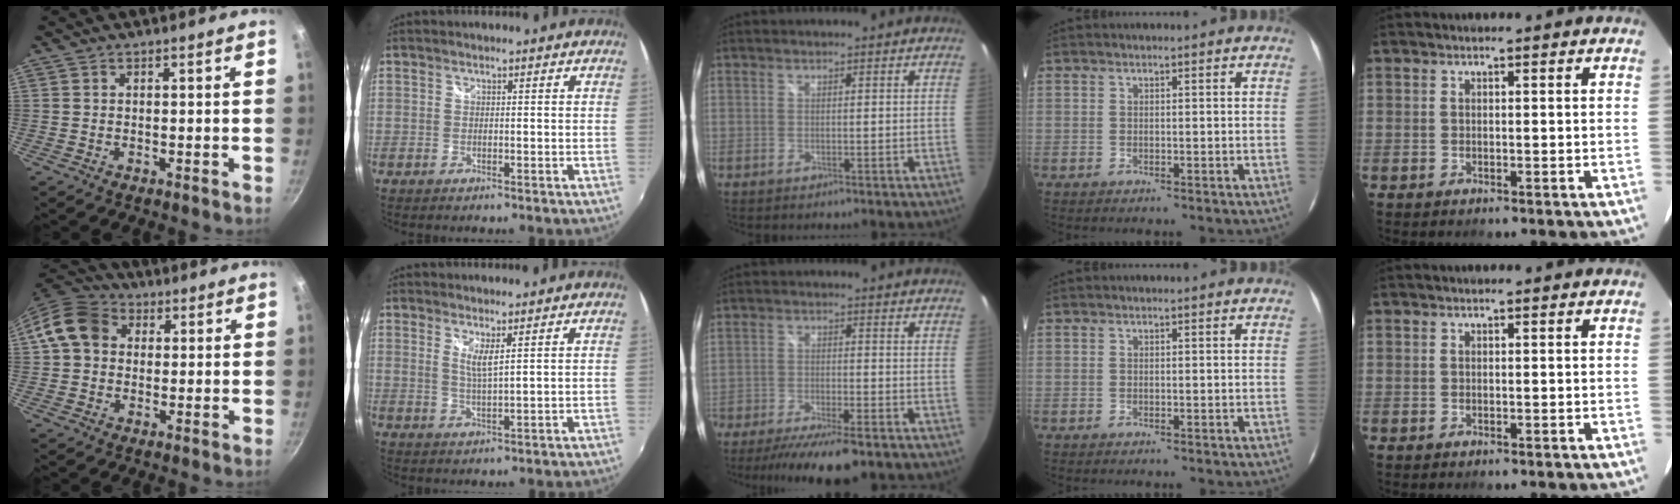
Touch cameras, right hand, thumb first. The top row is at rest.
{"thumb": {"total": 9.8, "force": [1.7, 8.1, 5.3], "torque": [-0.072, 0.021, 0.011]}, "index": {"total": 3.2, "force": [1.6, 0.1, 2.7], "torque": [-0.051, -0.010, 0.025]}, "middle": {"total": 12.7, "force": [-9.9, 3.0, 7.3], "torque": [-0.156, -0.034, -0.162]}}